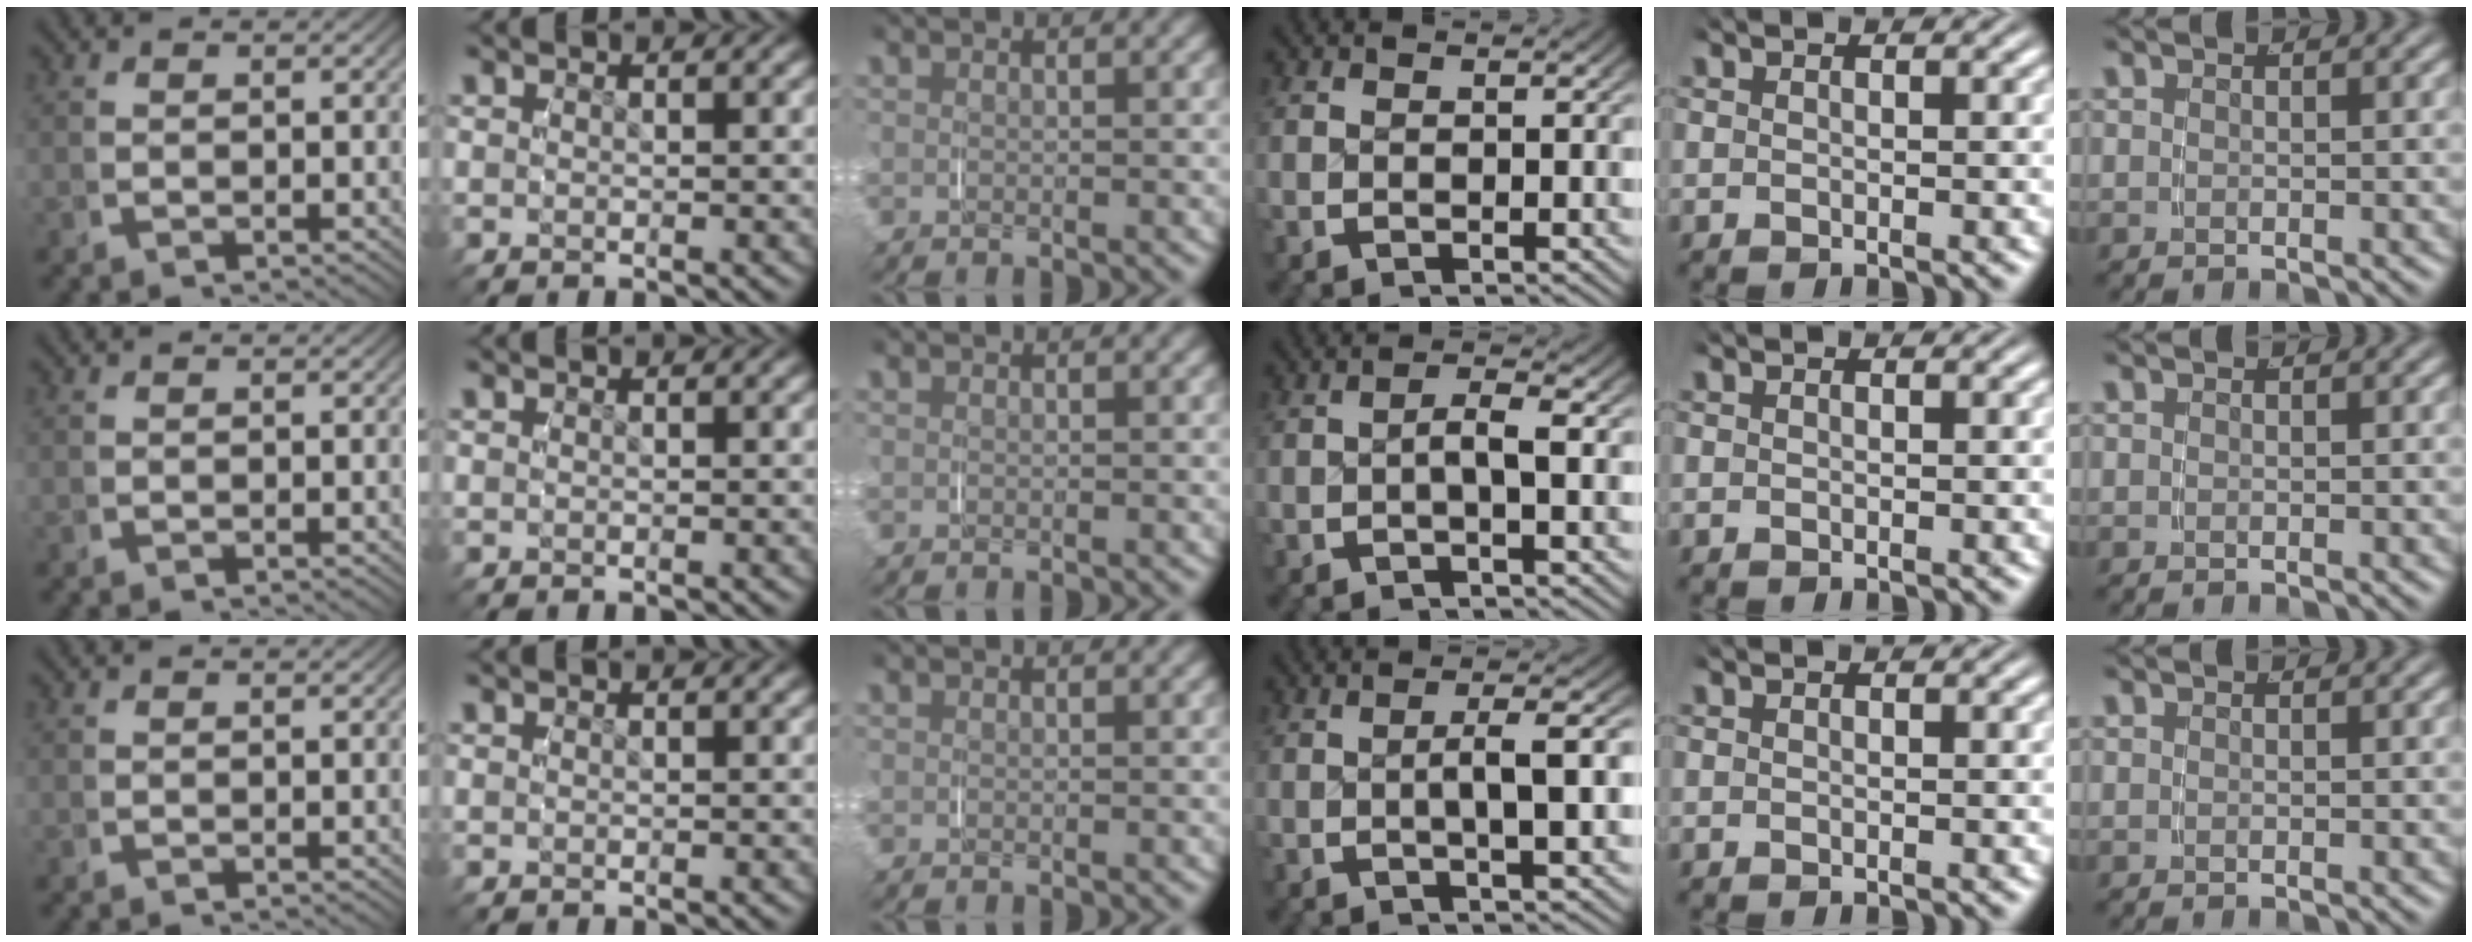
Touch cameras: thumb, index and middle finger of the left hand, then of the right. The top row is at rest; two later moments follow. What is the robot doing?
{"motion": "grasp_and_lifting", "object": "map"}